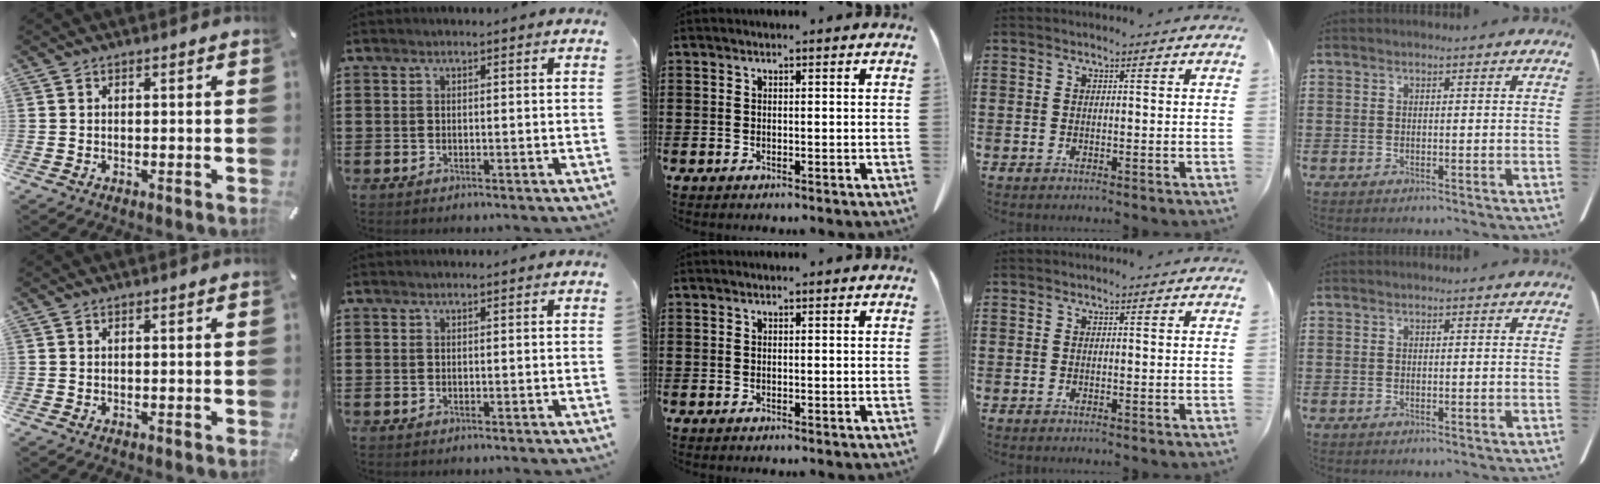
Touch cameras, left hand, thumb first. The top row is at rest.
{}